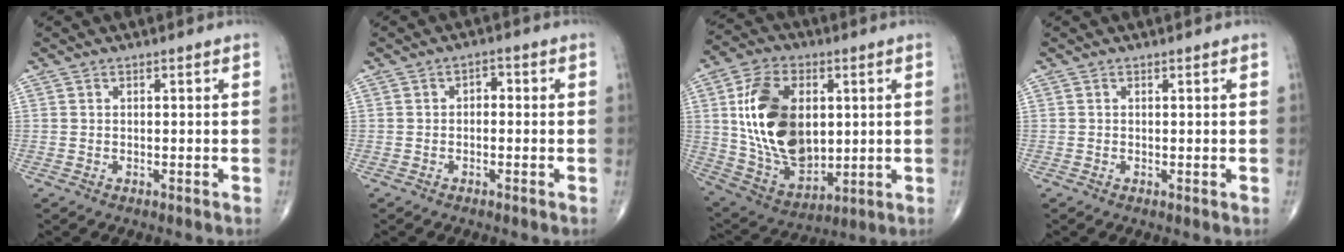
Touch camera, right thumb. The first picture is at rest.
{"total": 2.1, "force": [-0.2, 1.4, 1.5], "torque": [-0.006, 0.011, -0.013]}
{"total": 21.1, "force": [2.8, 13.3, 16.1], "torque": [-0.270, -0.014, 0.065]}
{"total": 0.0}